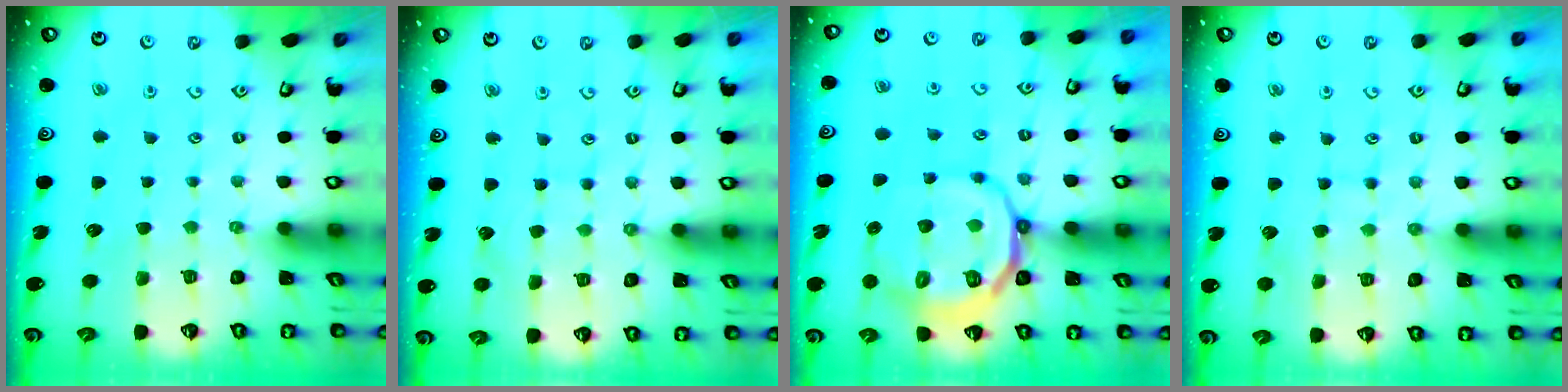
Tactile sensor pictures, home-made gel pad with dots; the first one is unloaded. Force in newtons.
{"total": 5.4, "press": 5.4, "slide": 0.1}
{"total": 13.9, "press": 13.7, "slide": 2.6}
{"total": 6.6, "press": 6.5, "slide": 0.5}